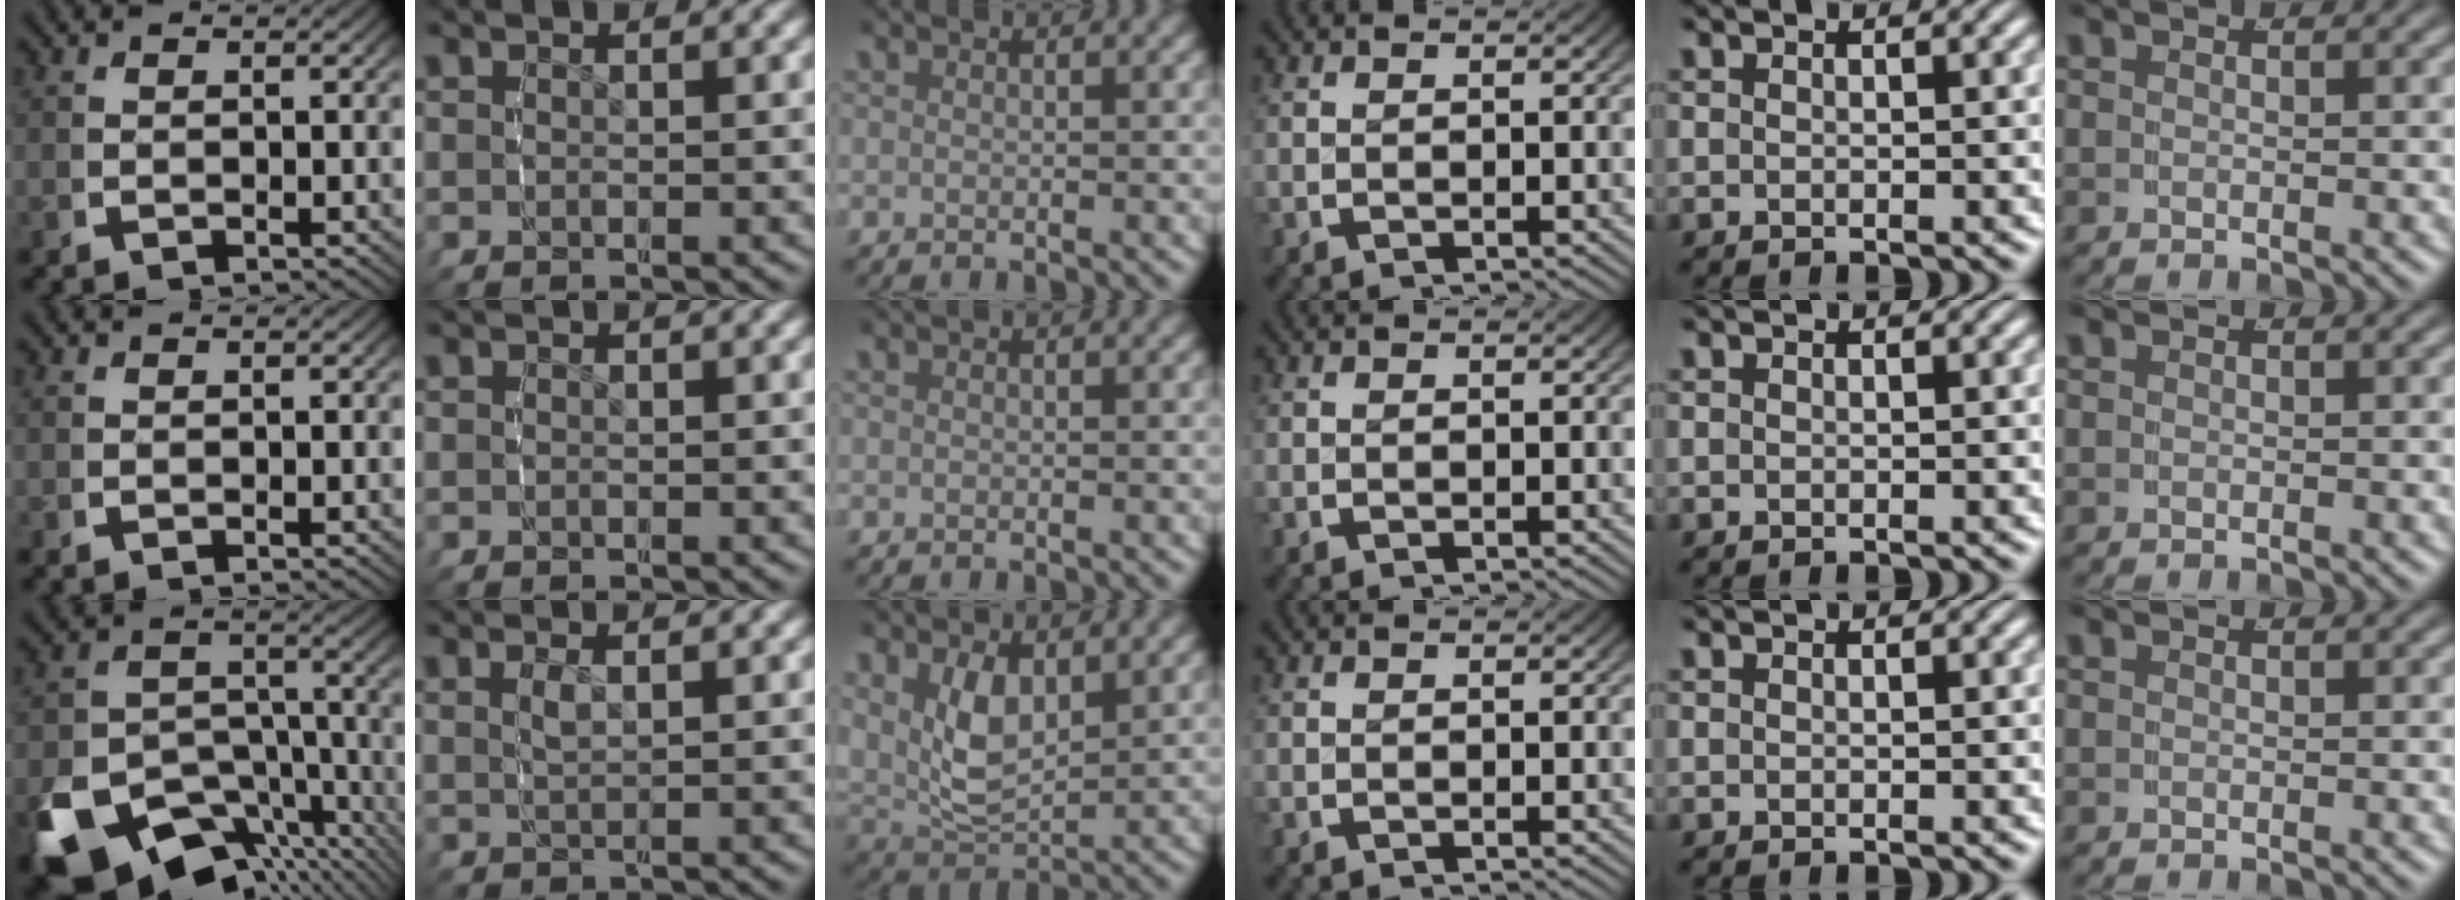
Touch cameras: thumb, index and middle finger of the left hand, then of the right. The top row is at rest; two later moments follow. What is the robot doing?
{"motion": "grasp_and_lifting", "object": "ethernet cable"}